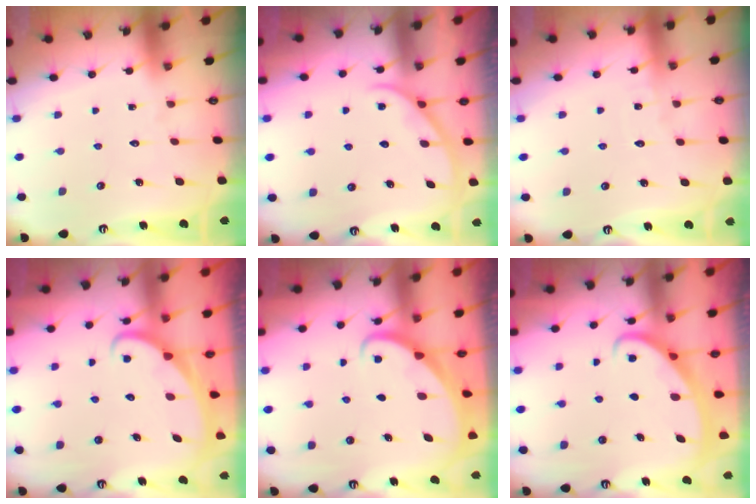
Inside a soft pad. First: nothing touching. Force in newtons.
{"total": 1.6, "press": 1.6, "slide": 0.3}
{"total": 2.4, "press": 2.4, "slide": 0.2}
{"total": 2.4, "press": 2.3, "slide": 0.3}
{"total": 2.0, "press": 2.0, "slide": 0.2}
{"total": 2.8, "press": 2.8, "slide": 0.4}